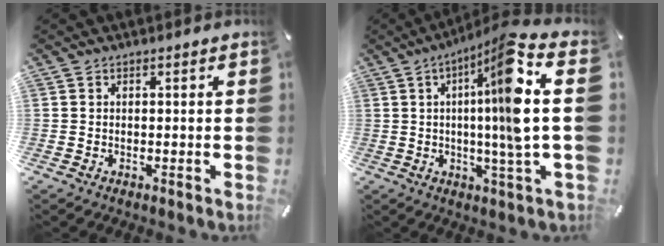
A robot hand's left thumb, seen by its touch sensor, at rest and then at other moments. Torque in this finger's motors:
{"motor_torque": [0.52, 0.56, 1.11, 0.50, 0.29]}